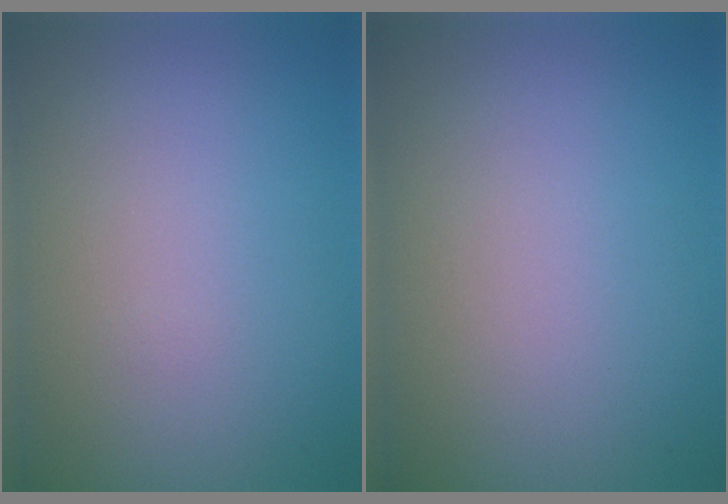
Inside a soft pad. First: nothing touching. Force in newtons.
{"total": 0.0}